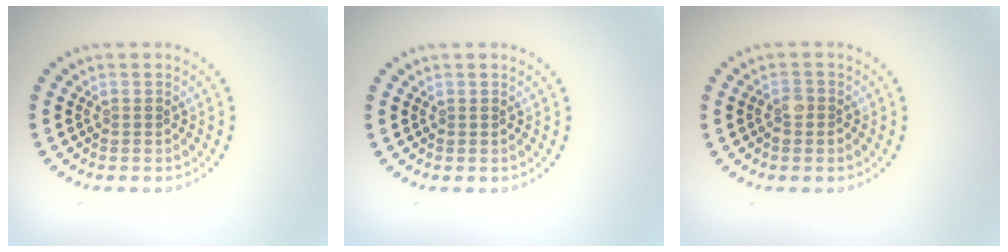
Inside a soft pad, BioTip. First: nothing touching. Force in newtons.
{"total": 0.0}
{"total": 1.4, "press": 1.3, "slide": 0.7}